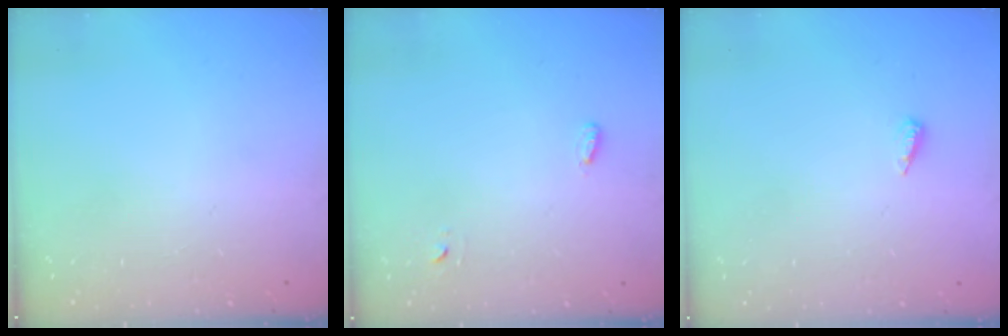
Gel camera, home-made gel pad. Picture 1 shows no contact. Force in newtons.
{"total": 2.8, "press": 2.7, "slide": 0.6}
{"total": 6.0, "press": 6.0, "slide": 0.6}